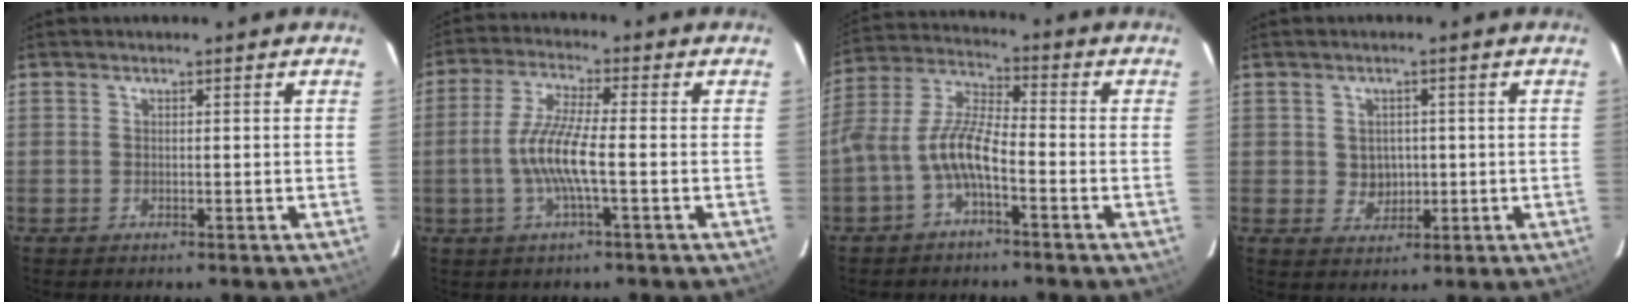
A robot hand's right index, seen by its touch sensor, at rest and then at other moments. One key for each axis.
{"total": 8.7, "fx": -2.0, "fy": 0.6, "fz": 8.4, "tx": -0.175, "ty": -0.001, "tz": -0.040}
{"total": 8.0, "fx": -3.5, "fy": 2.1, "fz": 6.9, "tx": -0.157, "ty": 0.015, "tz": -0.071}
{"total": 3.7, "fx": 0.2, "fy": 3.4, "fz": 1.3, "tx": -0.023, "ty": 0.007, "tz": 0.011}